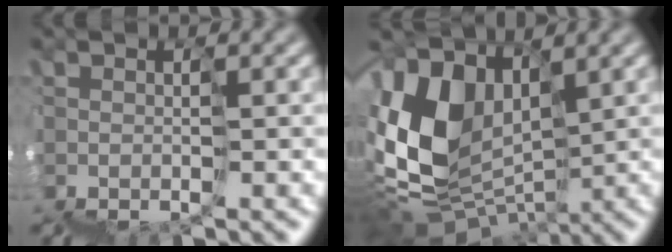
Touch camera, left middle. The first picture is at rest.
{"total": 6.8, "force": [3.8, 4.5, 3.4], "torque": [-0.095, 0.020, 0.066]}